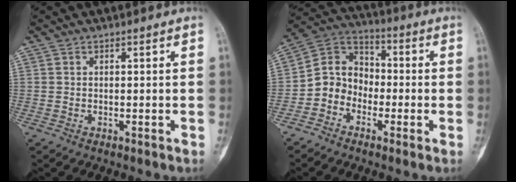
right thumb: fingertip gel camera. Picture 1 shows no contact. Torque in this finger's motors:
{"motor_torque": [0.03, -0.03, 0.68, -0.74, 0.01]}